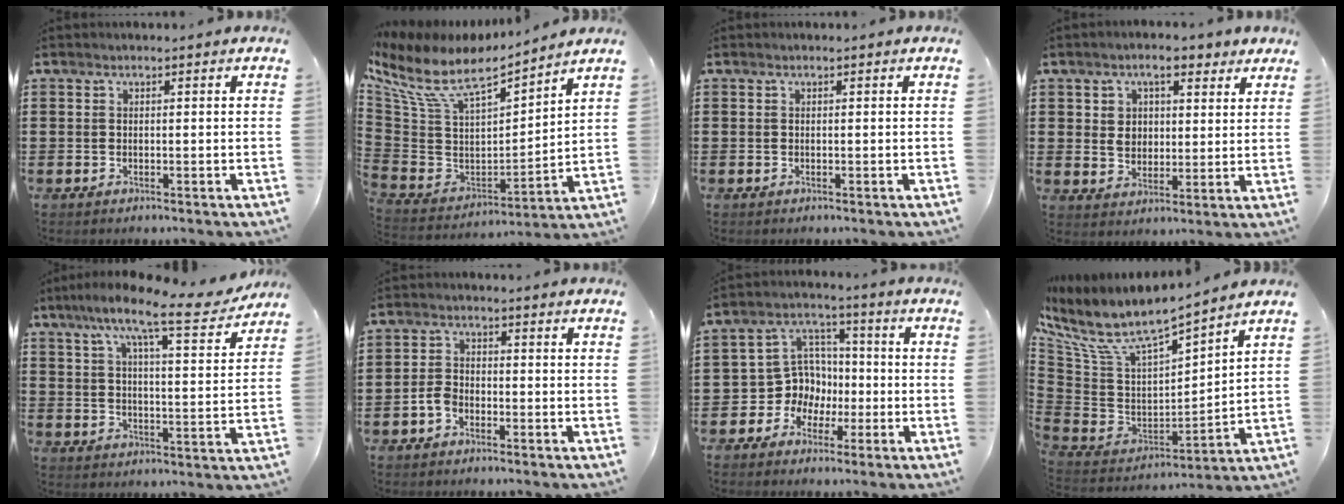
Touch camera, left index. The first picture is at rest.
{"total": 9.1, "force": [7.0, 2.9, 5.0], "torque": [-0.128, -0.053, 0.120]}
{"total": 0.0}
{"total": 5.1, "force": [2.9, 3.6, 2.2], "torque": [-0.054, 0.005, 0.048]}
{"total": 11.4, "force": [8.9, 1.0, 7.1], "torque": [-0.142, -0.041, 0.144]}
{"total": 2.7, "force": [-1.5, 1.7, 1.4], "torque": [-0.045, 0.000, -0.034]}
{"total": 7.7, "force": [-1.3, 7.3, 2.2], "torque": [-0.080, 0.002, -0.024]}
{"total": 8.4, "force": [6.8, 1.9, 4.6], "torque": [-0.120, -0.058, 0.115]}